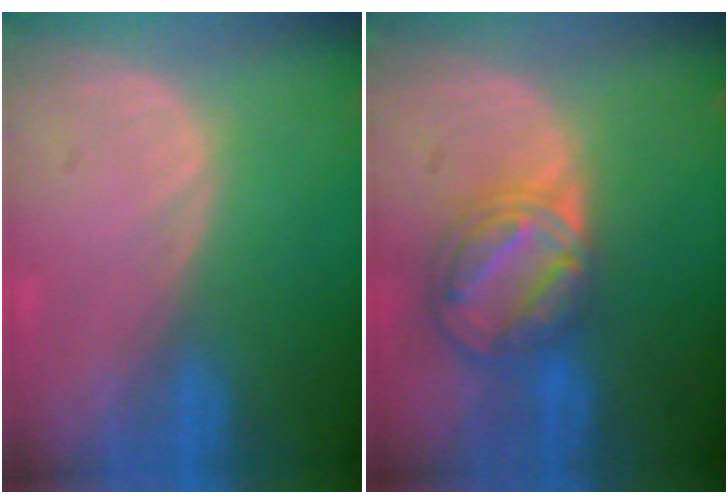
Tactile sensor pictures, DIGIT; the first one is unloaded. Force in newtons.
{"total": 8.5, "press": 7.2, "slide": 4.6}